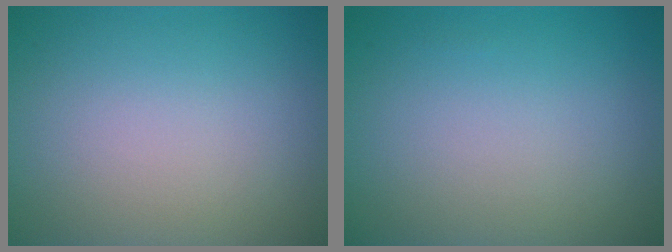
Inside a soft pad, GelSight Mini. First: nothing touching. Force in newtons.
{"total": 0.0}